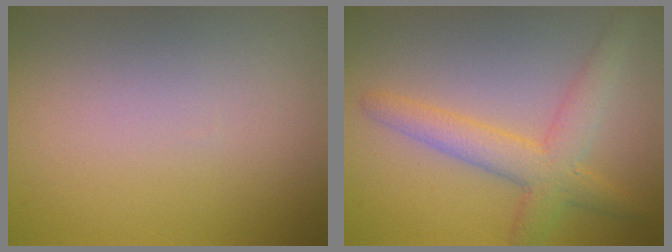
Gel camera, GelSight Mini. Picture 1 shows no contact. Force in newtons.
{"total": 4.4, "press": 4.4, "slide": 0.0}